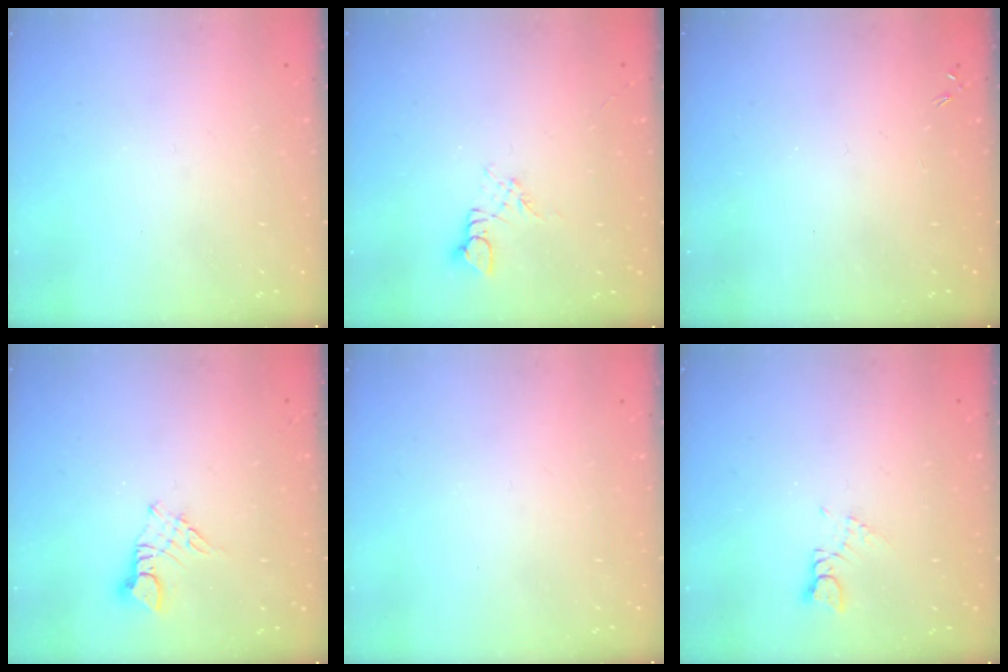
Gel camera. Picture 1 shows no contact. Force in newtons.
{"total": 3.6, "press": 3.5, "slide": 0.5}
{"total": 0.0}
{"total": 3.3, "press": 3.2, "slide": 0.3}
{"total": 0.0}
{"total": 1.3, "press": 1.3, "slide": 0.2}